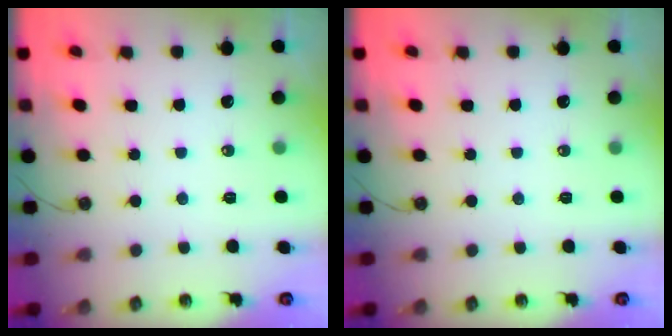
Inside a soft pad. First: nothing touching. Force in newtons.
{"total": 0.0}